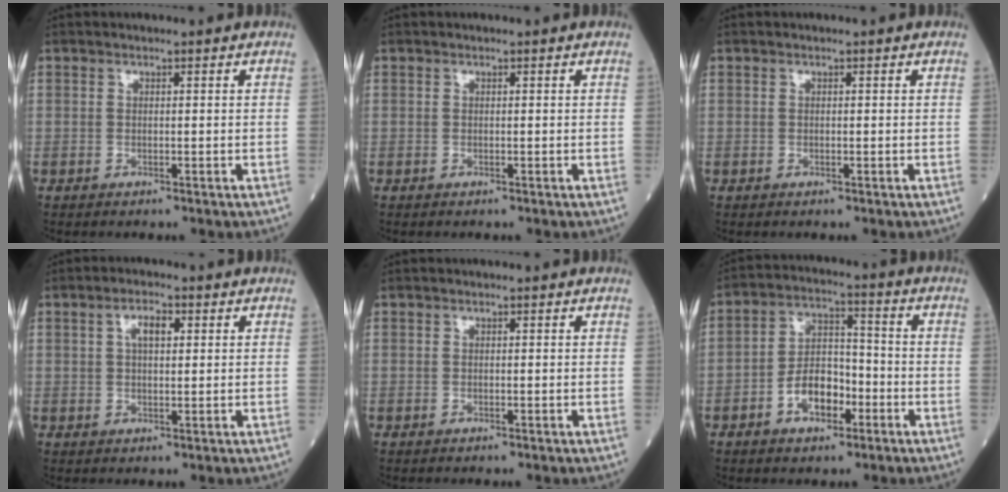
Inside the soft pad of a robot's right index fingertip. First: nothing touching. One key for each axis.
{"total": 0.0}
{"total": 0.0}
{"total": 3.4, "fx": 1.2, "fy": 1.3, "fz": 2.9, "tx": -0.055, "ty": 0.007, "tz": 0.020}
{"total": 0.0}
{"total": 7.9, "fx": -3.3, "fy": 4.3, "fz": 5.7, "tx": -0.111, "ty": 0.019, "tz": -0.057}